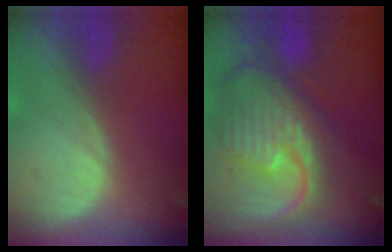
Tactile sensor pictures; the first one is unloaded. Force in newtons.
{"total": 12.4, "press": 10.7, "slide": 6.3}